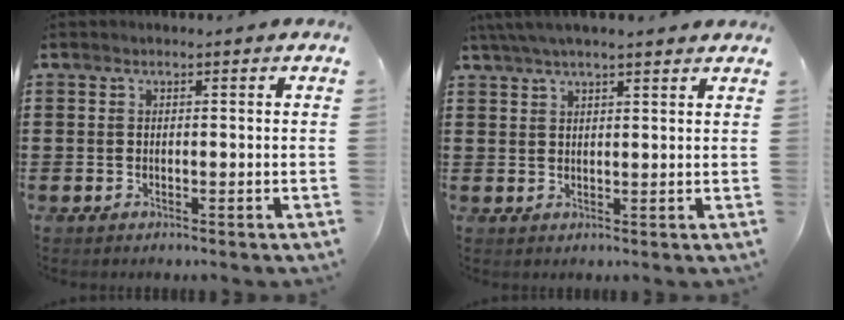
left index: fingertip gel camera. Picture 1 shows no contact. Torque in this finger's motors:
{"motor_torque": [2.14, 0.00, 0.91, 0.21]}